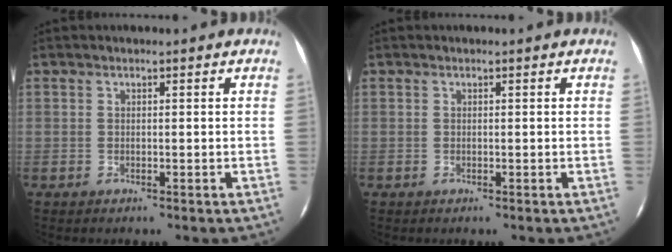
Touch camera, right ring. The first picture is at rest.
{"total": 0.0}